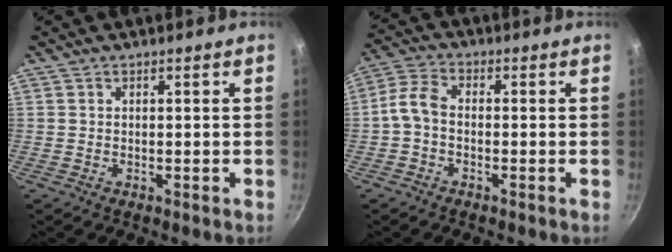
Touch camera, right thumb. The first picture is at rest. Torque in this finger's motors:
{"motor_torque": [-0.13, 0.45, 0.40, -0.79, 0.22]}